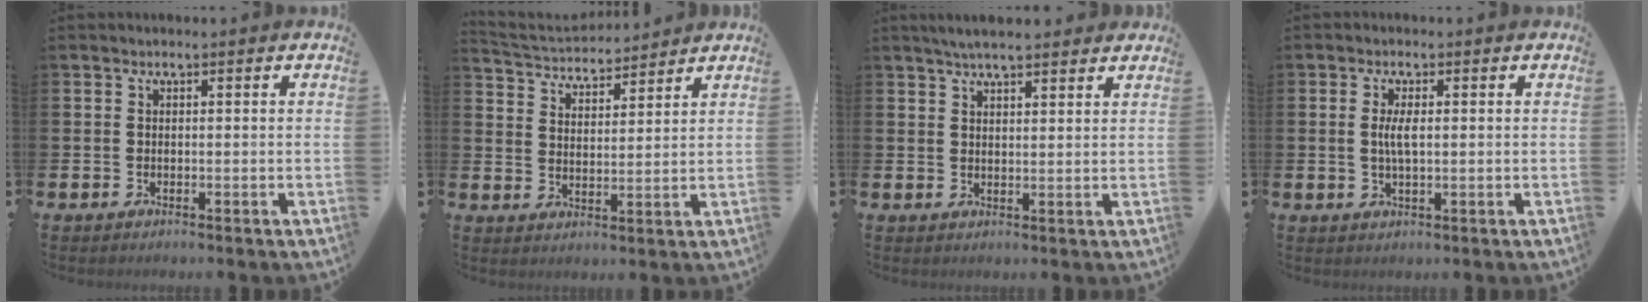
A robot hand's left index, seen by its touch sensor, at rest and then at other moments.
{"total": 4.2, "force": [4.1, 0.9, -0.3], "torque": [-0.014, -0.031, 0.071]}
{"total": 3.9, "force": [3.6, 0.5, 1.4], "torque": [-0.033, -0.007, 0.065]}
{"total": 2.8, "force": [0.4, 0.9, 2.6], "torque": [-0.046, 0.002, 0.003]}